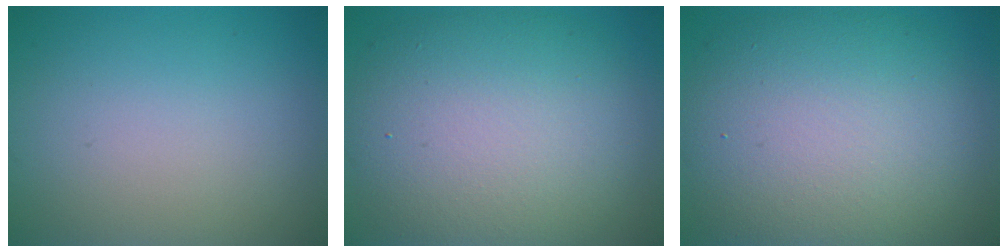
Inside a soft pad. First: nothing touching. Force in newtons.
{"total": 11.2, "press": 11.2, "slide": 0.9}
{"total": 11.5, "press": 11.4, "slide": 0.8}